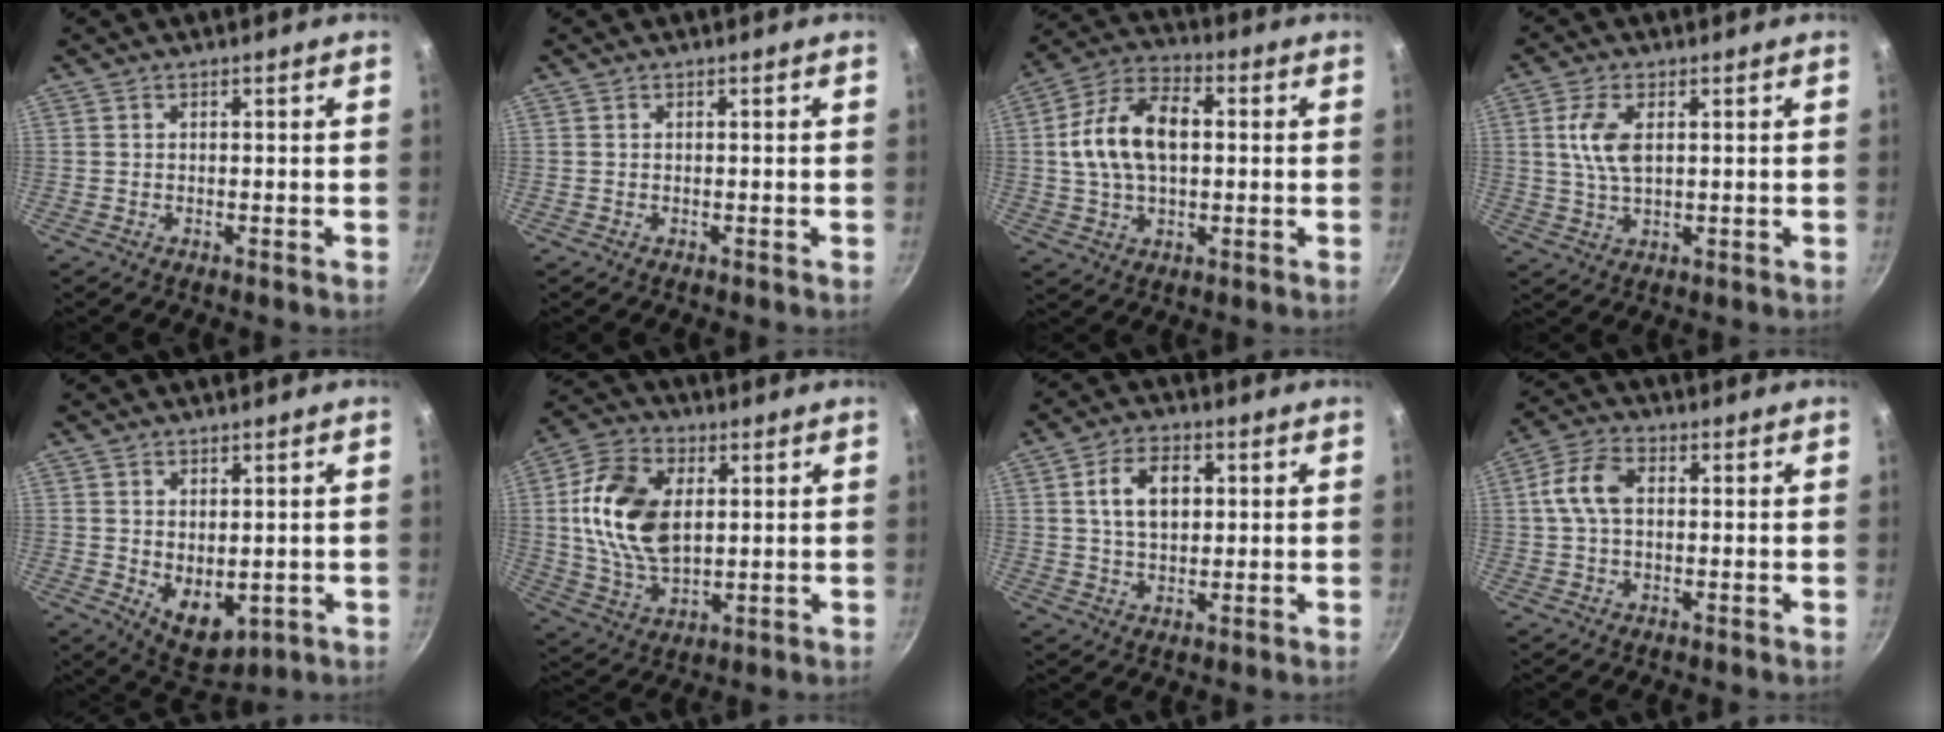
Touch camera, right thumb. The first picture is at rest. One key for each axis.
{"total": 0.0}
{"total": 14.4, "fx": 1.4, "fy": 8.8, "fz": 11.4, "tx": -0.189, "ty": 0.025, "tz": 0.012}
{"total": 5.1, "fx": 1.3, "fy": 2.4, "fz": 4.3, "tx": -0.087, "ty": -0.002, "tz": 0.026}
{"total": 7.4, "fx": 0.2, "fy": 4.8, "fz": 5.6, "tx": -0.064, "ty": -0.020, "tz": 0.022}
{"total": 16.7, "fx": 2.7, "fy": 10.5, "fz": 12.6, "tx": -0.220, "ty": -0.007, "tz": 0.049}
{"total": 8.7, "fx": 1.9, "fy": 5.6, "fz": 6.5, "tx": -0.094, "ty": 0.005, "tz": 0.030}
{"total": 7.6, "fx": 0.9, "fy": 4.6, "fz": 6.0, "tx": -0.123, "ty": 0.021, "tz": 0.009}